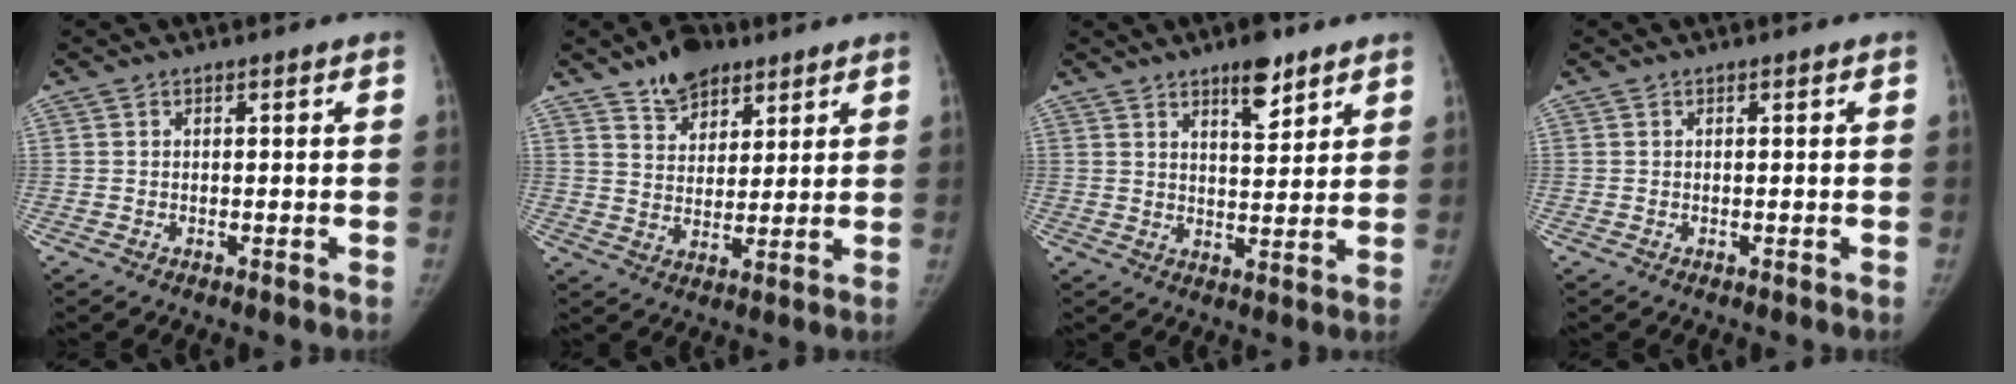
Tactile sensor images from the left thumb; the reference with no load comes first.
{"total": 9.2, "force": [6.3, 5.2, 4.1], "torque": [-0.036, -0.035, 0.109]}
{"total": 7.1, "force": [4.8, 2.5, 4.6], "torque": [-0.053, -0.031, 0.072]}
{"total": 0.0}